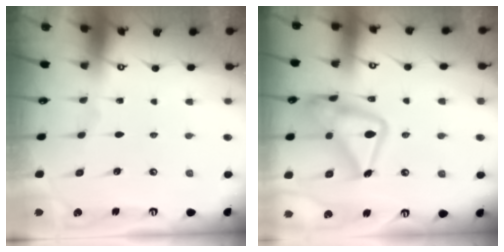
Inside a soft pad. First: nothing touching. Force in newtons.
{"total": 20.9, "press": 20.8, "slide": 1.5}